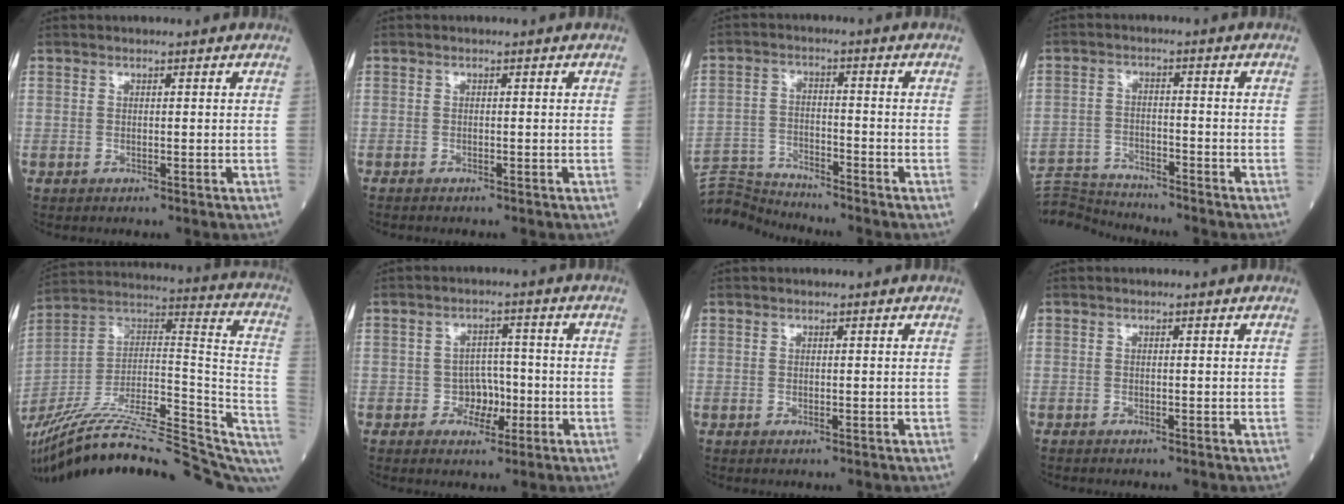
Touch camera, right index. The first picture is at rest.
{"total": 0.9, "force": [-0.9, 0.1, 0.2], "torque": [-0.008, -0.002, -0.016]}
{"total": 8.1, "force": [-8.1, -1.0, -0.3], "torque": [0.002, -0.003, -0.152]}
{"total": 8.7, "force": [-8.7, -0.7, 0.2], "torque": [-0.006, -0.001, -0.158]}
{"total": 31.6, "force": [-24.5, 5.4, 19.2], "torque": [-0.256, 0.002, -0.375]}
{"total": 3.9, "force": [-1.3, 3.0, 2.1], "torque": [-0.022, 0.010, -0.020]}
{"total": 0.0}
{"total": 0.7, "force": [-0.6, 0.0, 0.1], "torque": [-0.006, -0.002, -0.013]}